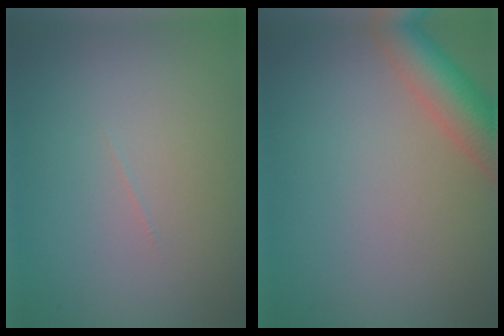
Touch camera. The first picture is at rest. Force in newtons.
{"total": 5.6, "press": 5.6, "slide": 0.3}